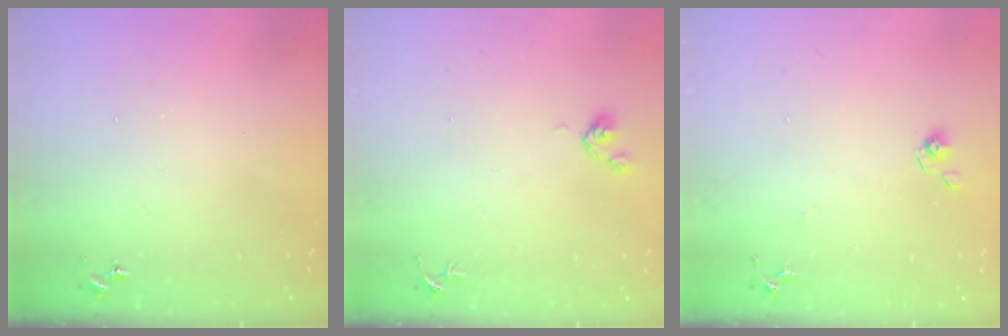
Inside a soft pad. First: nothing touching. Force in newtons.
{"total": 6.2, "press": 6.2, "slide": 0.6}
{"total": 6.5, "press": 6.4, "slide": 1.3}